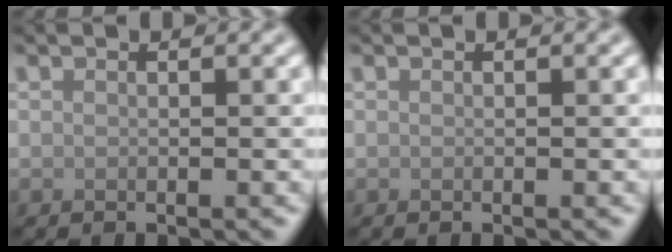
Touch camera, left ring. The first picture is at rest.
{"total": 0.0}